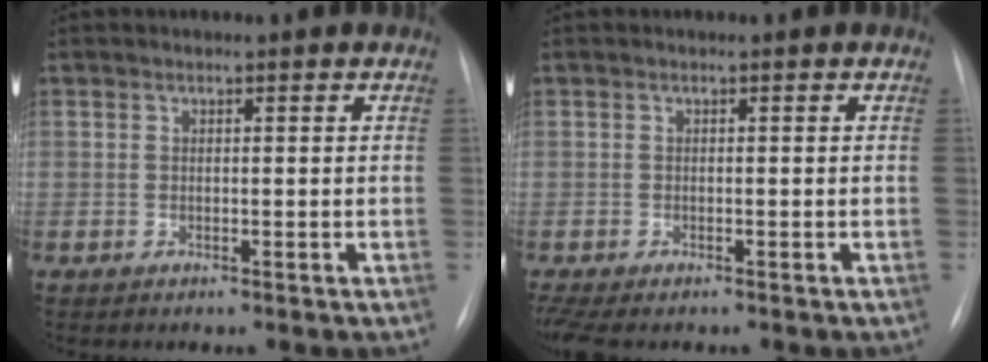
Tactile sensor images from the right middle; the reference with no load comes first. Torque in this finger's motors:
{"motor_torque": [0.66, -0.55, 0.04, 0.03]}